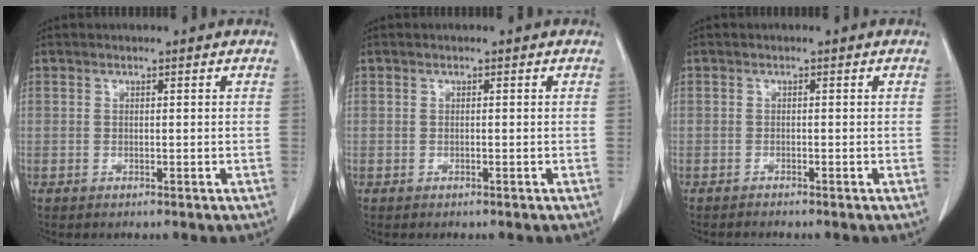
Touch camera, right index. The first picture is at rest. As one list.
[{"total": 0.0}, {"total": 0.9, "force": [-0.8, -0.2, 0.0], "torque": [-0.004, -0.003, -0.014]}]